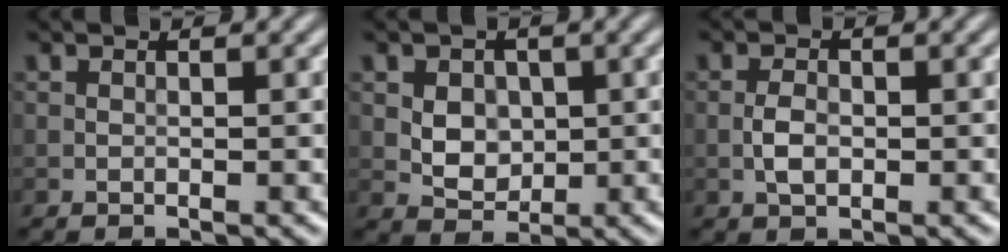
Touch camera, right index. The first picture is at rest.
{"total": 3.4, "force": [0.5, 2.6, 2.1], "torque": [-0.032, 0.000, 0.008]}
{"total": 2.0, "force": [-0.4, 1.1, 1.6], "torque": [-0.031, 0.003, -0.012]}